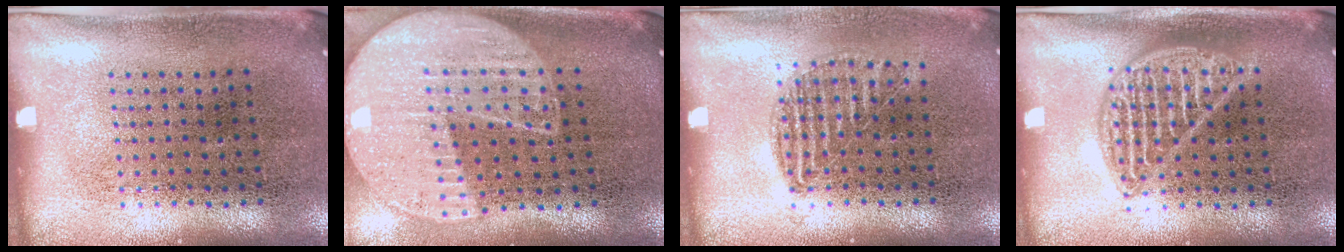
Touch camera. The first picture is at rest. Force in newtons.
{"total": 2.2, "press": 1.9, "slide": 1.0}
{"total": 0.9, "press": 0.8, "slide": 0.3}
{"total": 1.5, "press": 1.5, "slide": 0.2}